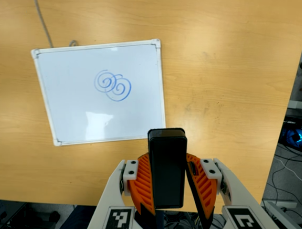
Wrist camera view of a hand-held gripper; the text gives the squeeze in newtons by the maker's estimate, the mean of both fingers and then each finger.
{"total": 5.7, "left": 5.7, "right": 5.7}